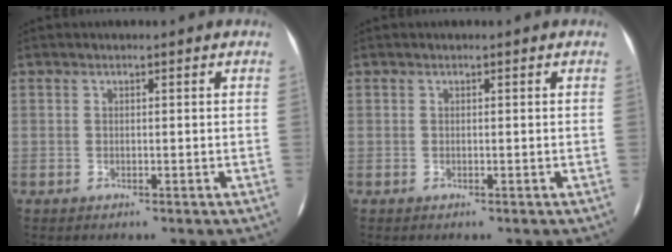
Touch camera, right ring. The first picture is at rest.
{"total": 0.0}